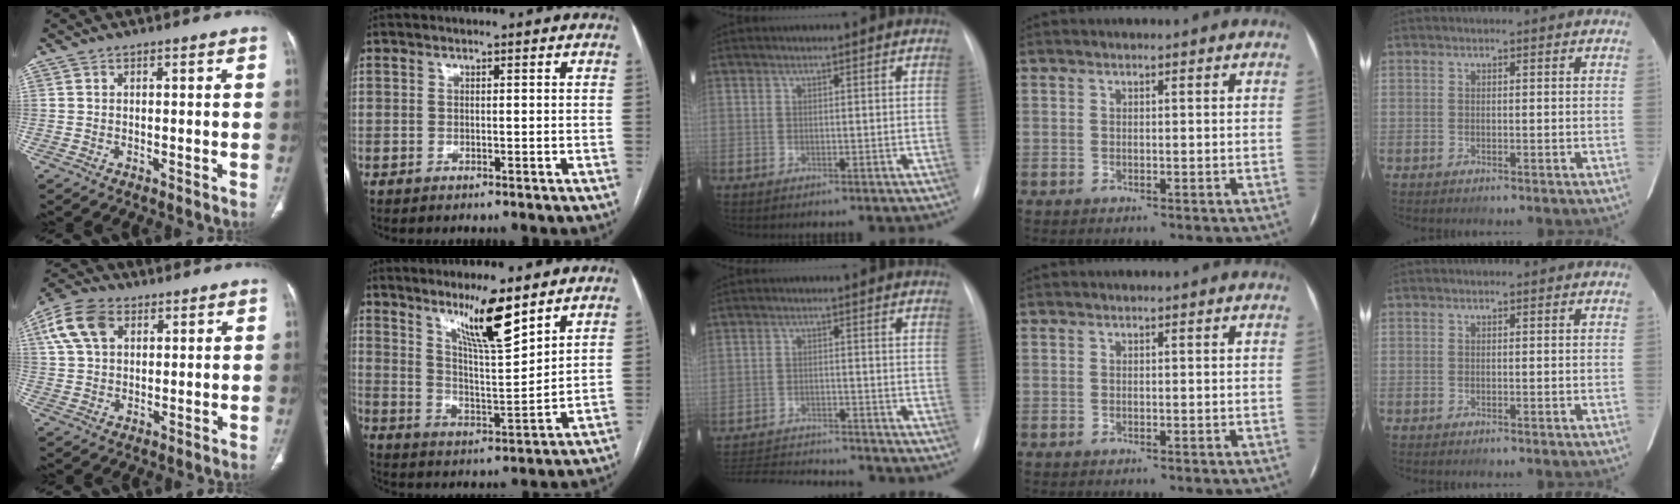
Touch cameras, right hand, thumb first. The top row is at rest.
{"thumb": {"total": 9.8, "force": [3.9, 6.5, 6.3], "torque": [-0.122, 0.009, 0.071]}, "index": {"total": 10.0, "force": [7.0, 0.5, 7.2], "torque": [-0.125, -0.013, 0.128]}, "middle": {"total": 13.5, "force": [-12.9, 1.4, 3.9], "torque": [-0.071, -0.003, -0.186]}}